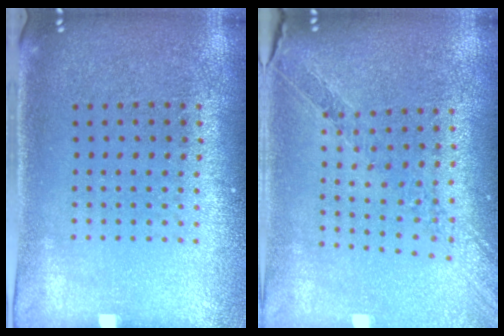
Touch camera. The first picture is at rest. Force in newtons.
{"total": 1.1, "press": 1.0, "slide": 0.1}